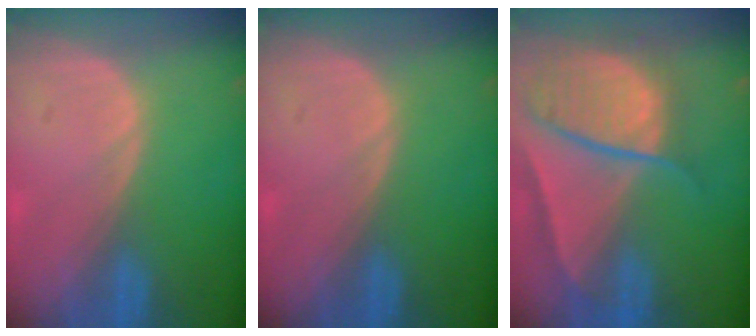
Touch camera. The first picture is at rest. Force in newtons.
{"total": 0.0}
{"total": 10.4, "press": 8.8, "slide": 5.6}